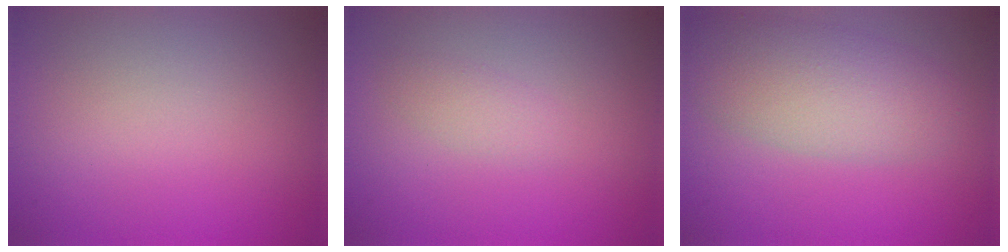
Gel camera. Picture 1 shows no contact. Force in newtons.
{"total": 1.3, "press": 1.3, "slide": 0.1}
{"total": 5.5, "press": 5.5, "slide": 0.3}